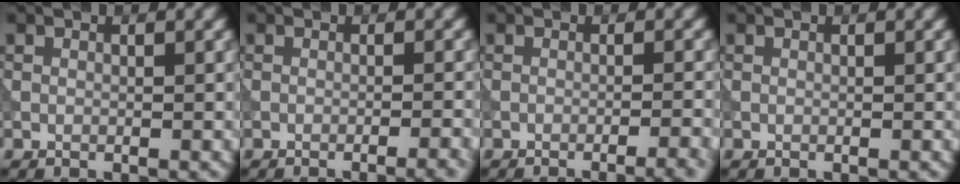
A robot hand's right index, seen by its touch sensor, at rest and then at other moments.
{"total": 3.0, "force": [-2.0, 0.6, 2.1], "torque": [-0.025, 0.016, -0.031]}
{"total": 4.1, "force": [-2.8, 1.0, 2.8], "torque": [-0.027, 0.014, -0.039]}
{"total": 0.0}